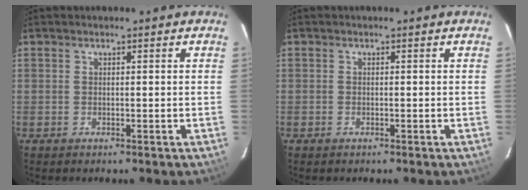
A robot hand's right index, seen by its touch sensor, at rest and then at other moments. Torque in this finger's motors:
{"motor_torque": [-0.08, -0.04, -0.08, 0.00]}